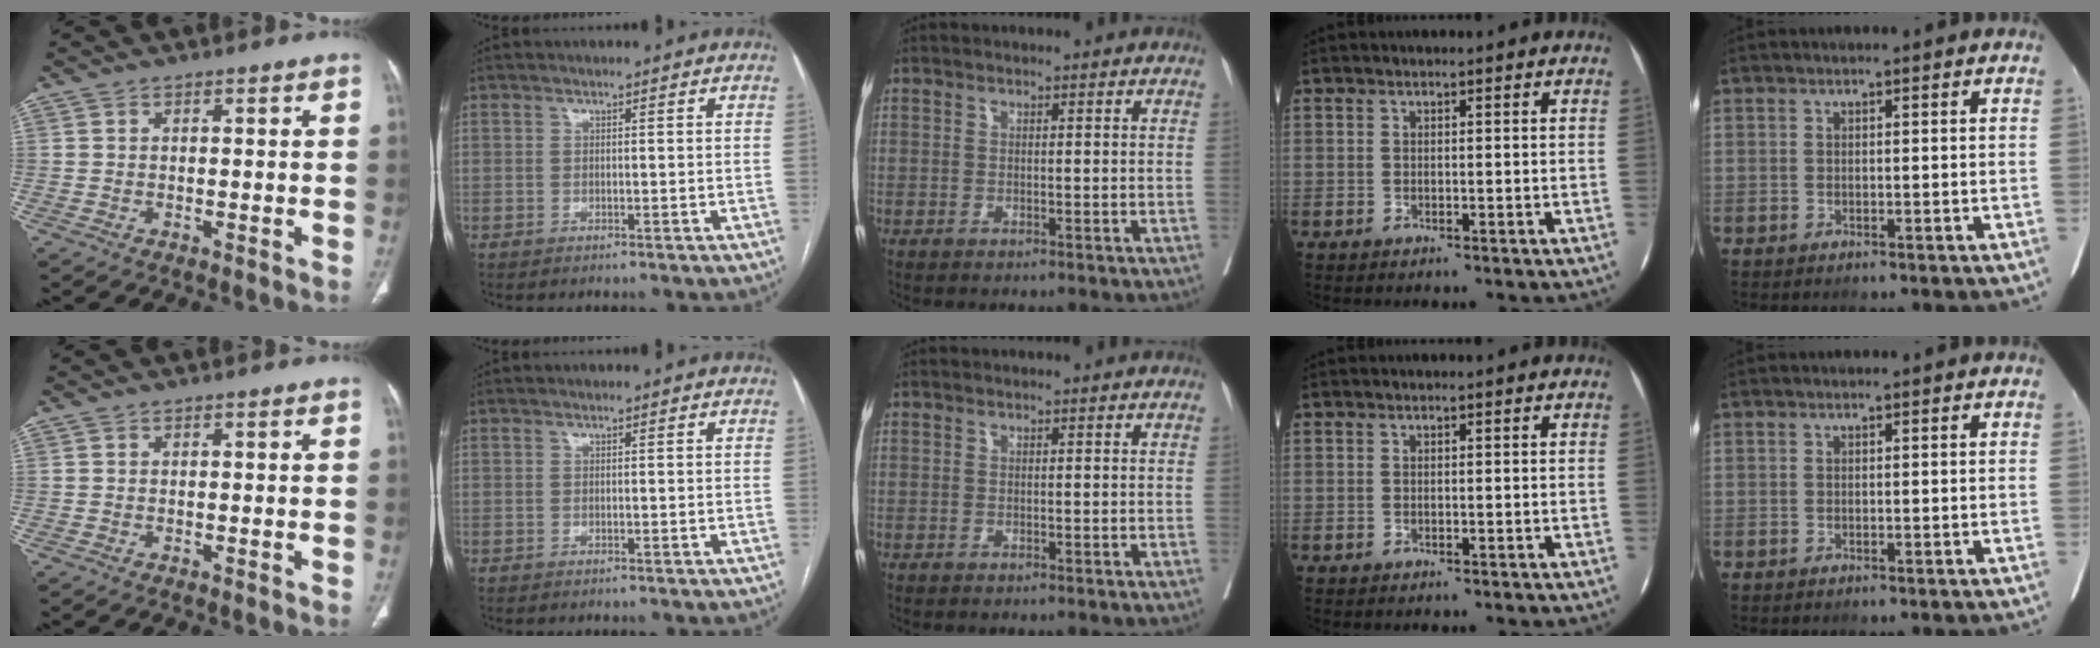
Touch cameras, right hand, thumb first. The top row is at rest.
{}